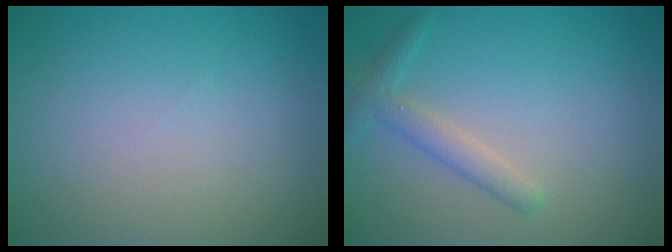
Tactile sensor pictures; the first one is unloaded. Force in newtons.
{"total": 2.2, "press": 2.2, "slide": 0.1}